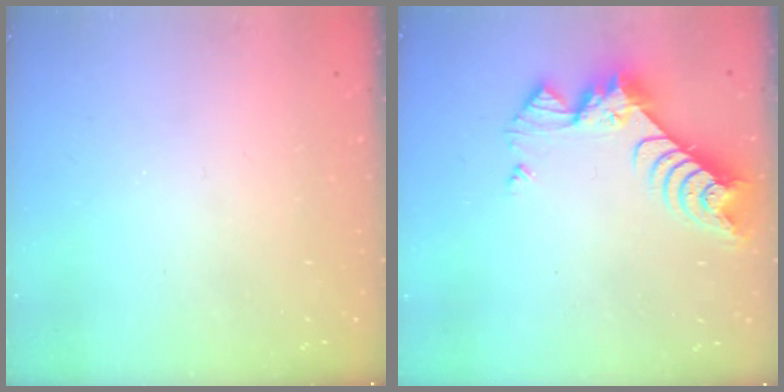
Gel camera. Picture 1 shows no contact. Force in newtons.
{"total": 8.7, "press": 8.7, "slide": 0.9}